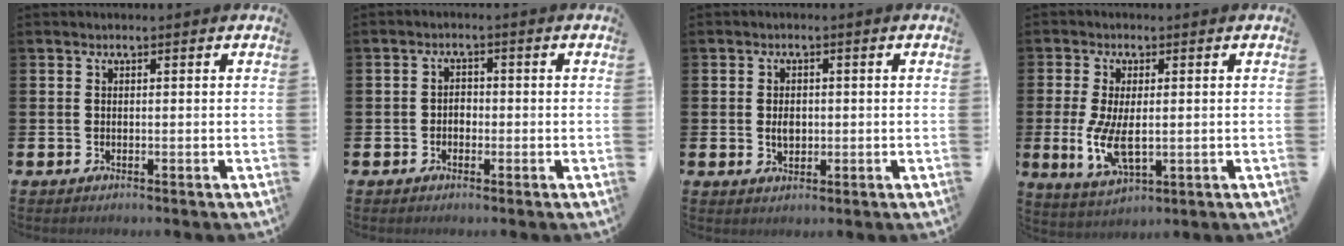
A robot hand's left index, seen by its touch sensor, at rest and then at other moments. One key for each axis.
{"total": 1.6, "fx": -0.7, "fy": 1.3, "fz": 0.7, "tx": -0.013, "ty": 0.003, "tz": -0.017}
{"total": 2.2, "fx": 0.1, "fy": 1.6, "fz": 1.6, "tx": -0.013, "ty": -0.001, "tz": -0.004}
{"total": 6.8, "fx": 0.0, "fy": 3.2, "fz": 6.0, "tx": -0.117, "ty": -0.009, "tz": -0.002}